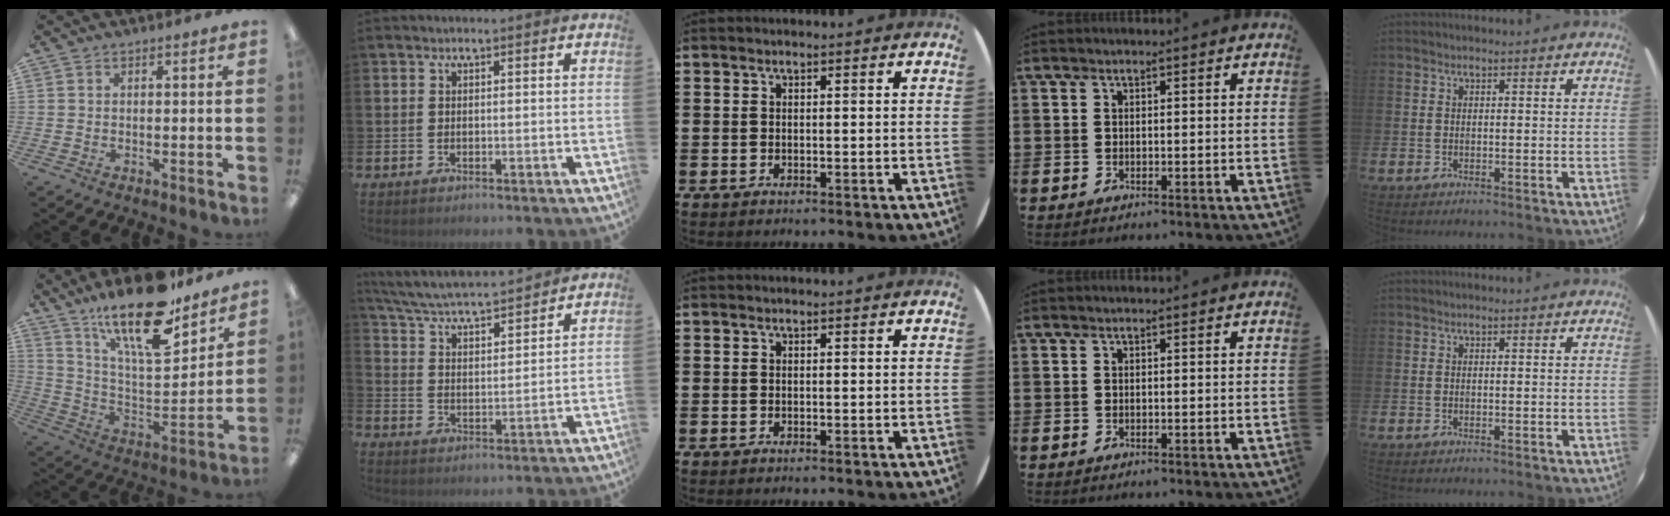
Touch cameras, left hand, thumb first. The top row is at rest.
{"thumb": {"total": 22.5, "force": [16.1, 7.4, 13.8], "torque": [-0.242, -0.098, 0.274]}, "index": {"total": 5.5, "force": [5.3, 0.2, 1.3], "torque": [-0.049, -0.045, 0.087]}}